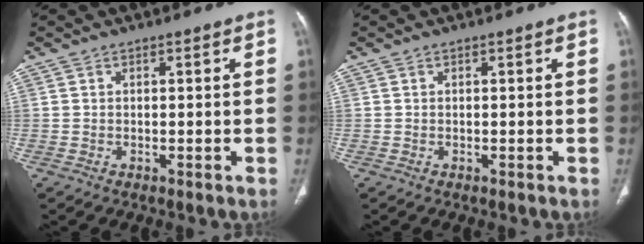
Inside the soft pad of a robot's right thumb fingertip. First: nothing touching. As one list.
[{"total": 0.0}]